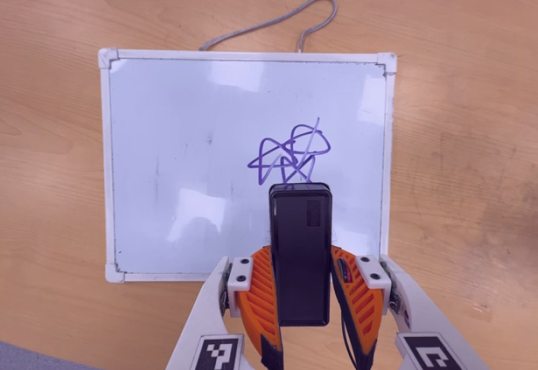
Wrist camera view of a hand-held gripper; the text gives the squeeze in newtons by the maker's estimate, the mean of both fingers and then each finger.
{"total": 3.8, "left": 2.6, "right": 4.9}